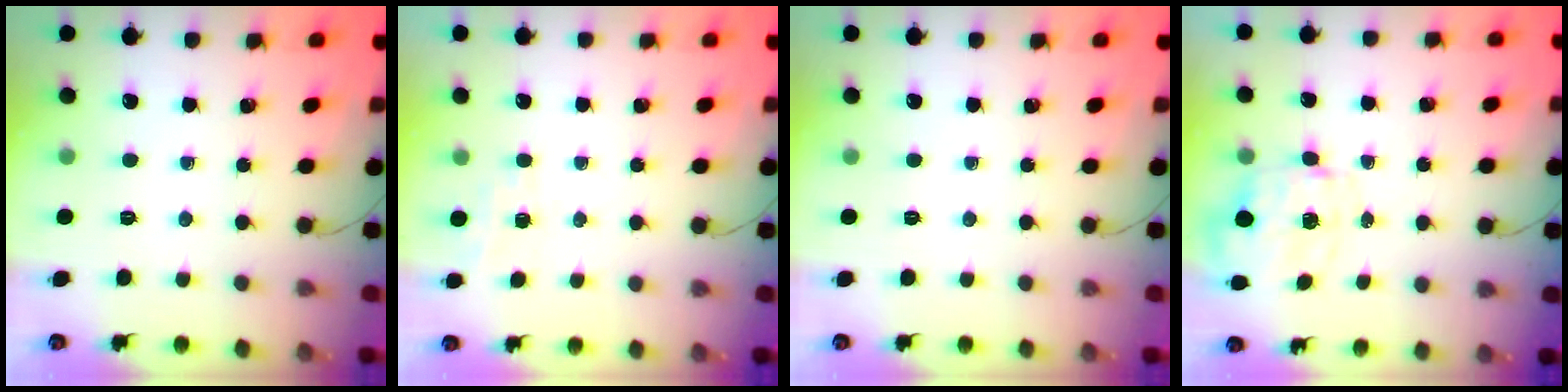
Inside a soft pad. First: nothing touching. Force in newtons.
{"total": 5.2, "press": 4.9, "slide": 1.5}
{"total": 0.0}
{"total": 2.7, "press": 2.6, "slide": 0.9}